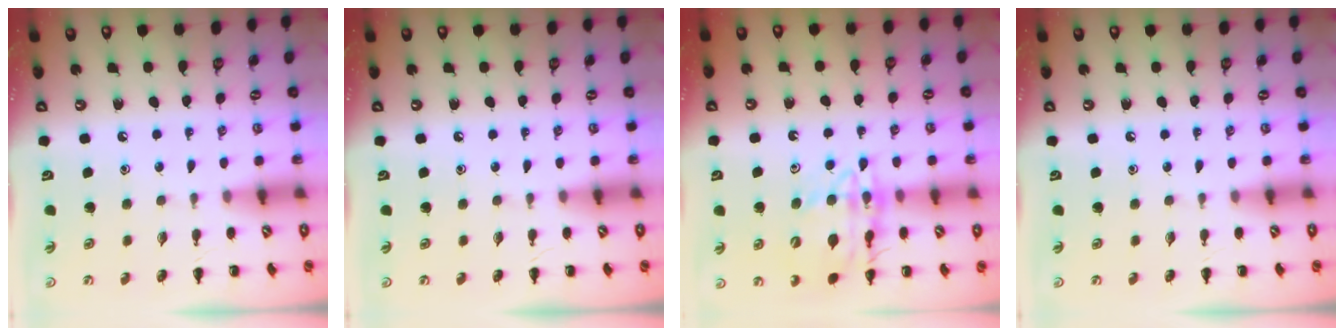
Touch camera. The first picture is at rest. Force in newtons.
{"total": 0.0}
{"total": 14.9, "press": 14.7, "slide": 2.4}
{"total": 0.0}